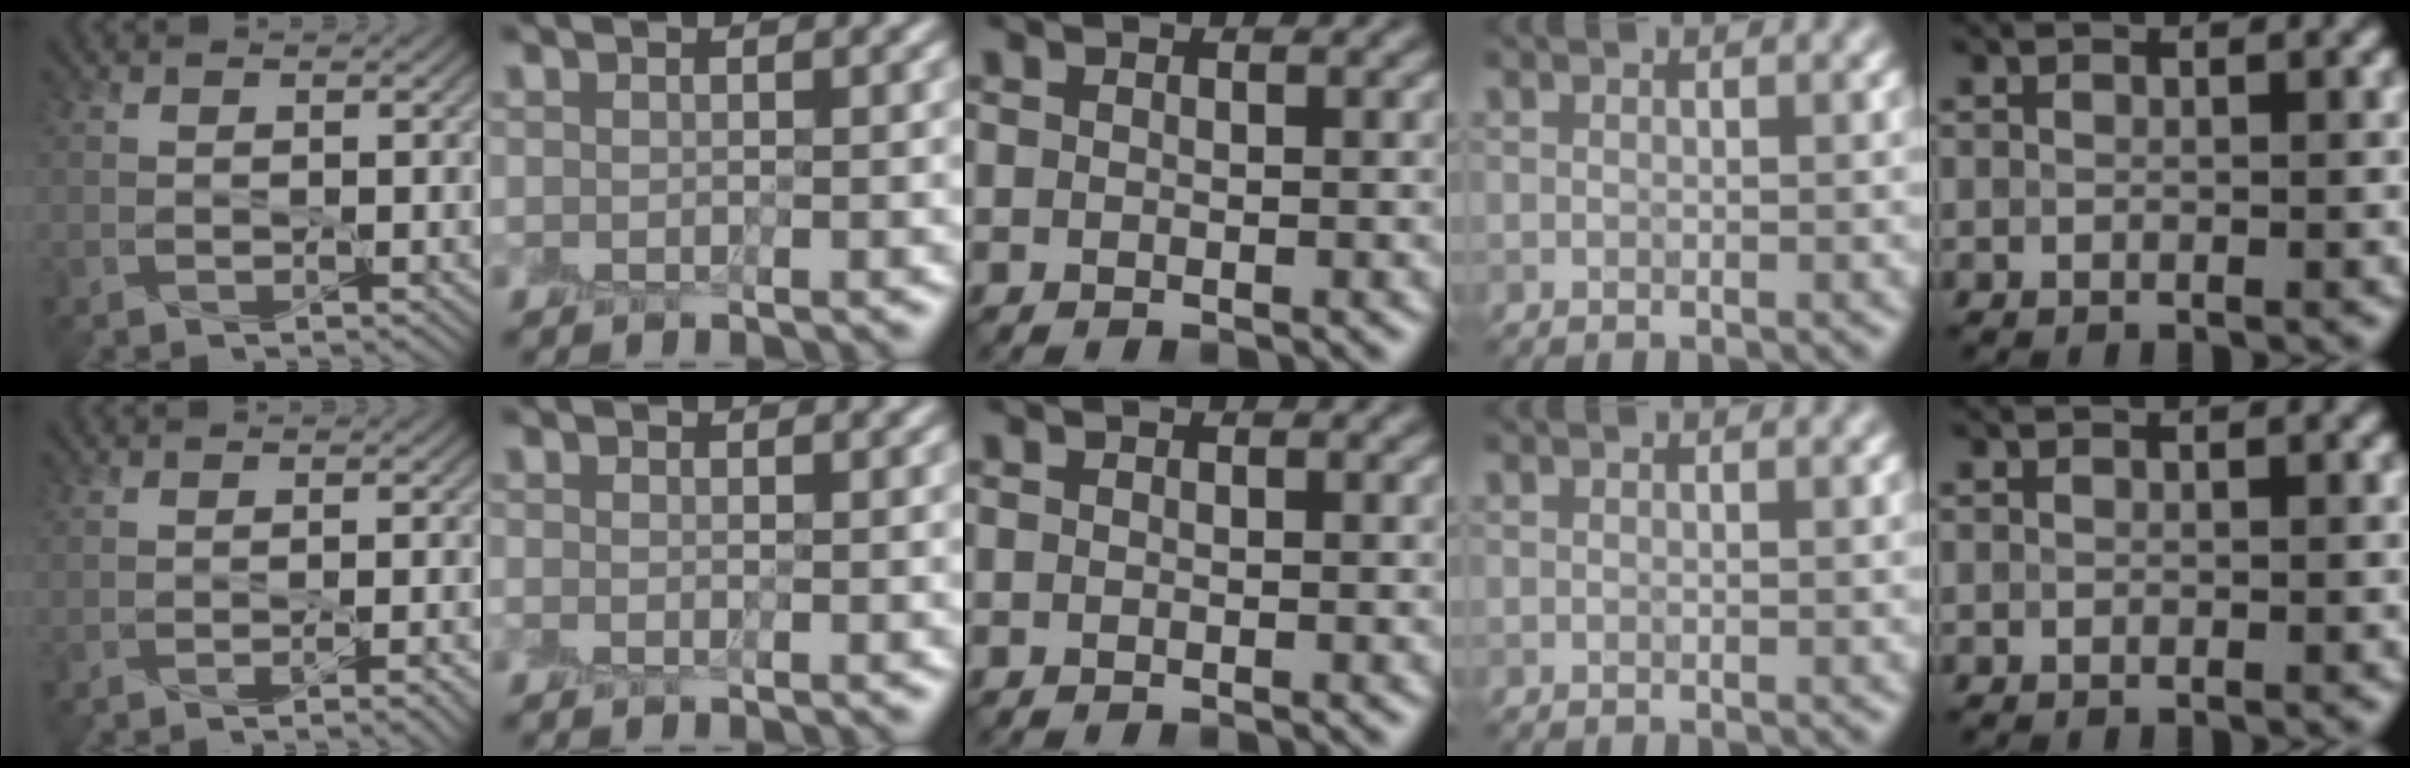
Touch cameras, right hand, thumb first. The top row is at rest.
{"thumb": {"total": 1.8, "force": [-0.9, 0.3, 1.5], "torque": [-0.025, -0.001, -0.013]}, "index": {"total": 0.5, "force": [-0.5, -0.1, 0.0], "torque": [0.003, -0.003, -0.010]}}